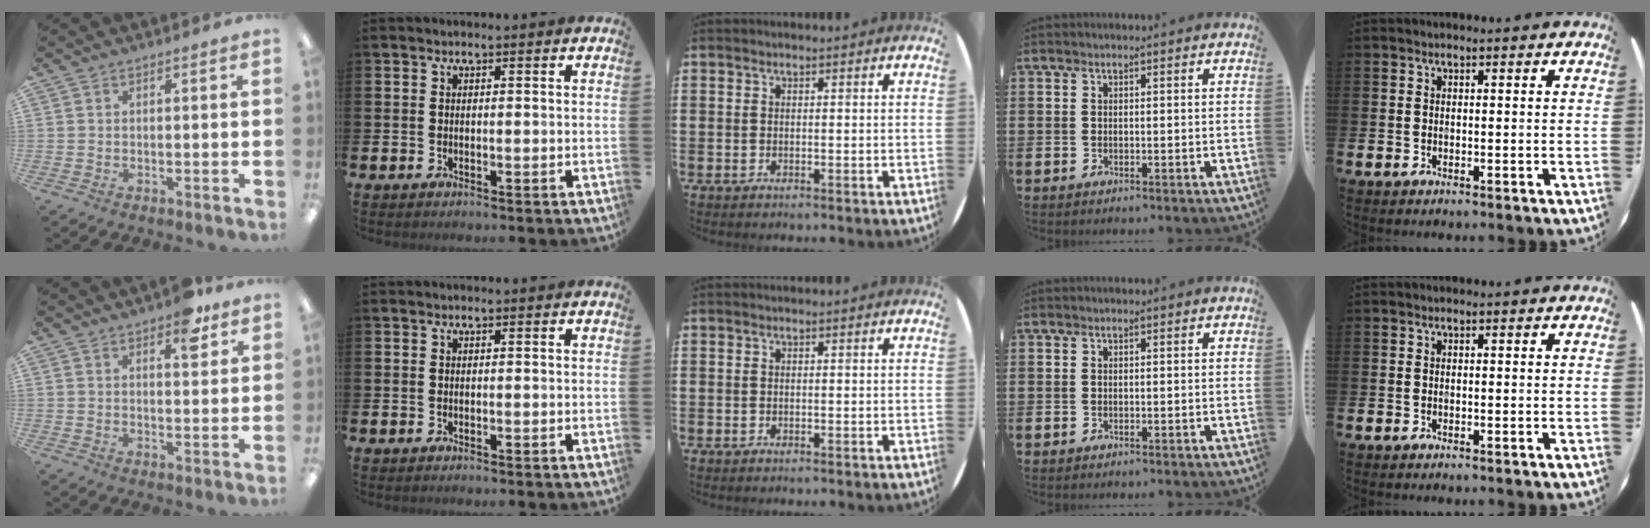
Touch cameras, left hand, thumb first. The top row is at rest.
{"thumb": {"total": 6.5, "force": [4.4, 2.7, 3.9], "torque": [-0.040, -0.021, 0.071]}}